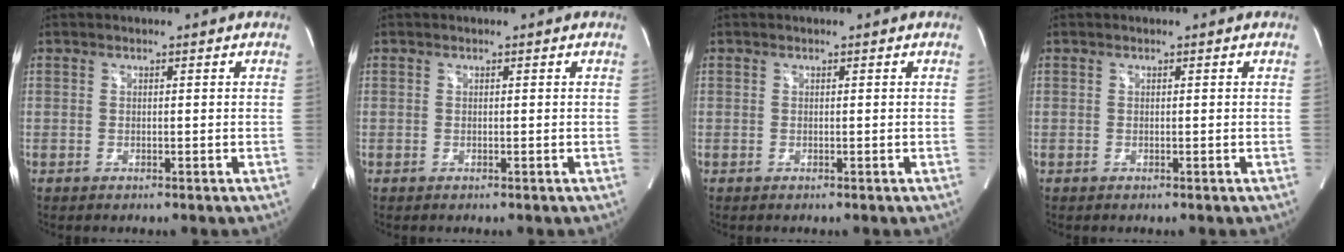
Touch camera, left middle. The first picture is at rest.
{"total": 0.0}
{"total": 0.0}
{"total": 0.0}